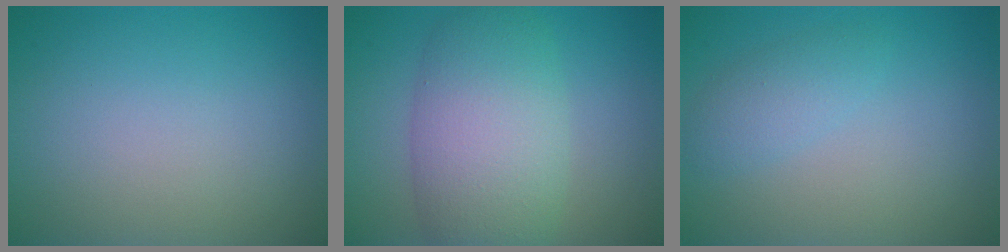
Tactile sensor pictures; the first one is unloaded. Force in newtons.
{"total": 7.4, "press": 7.3, "slide": 0.4}
{"total": 1.9, "press": 1.9, "slide": 0.1}